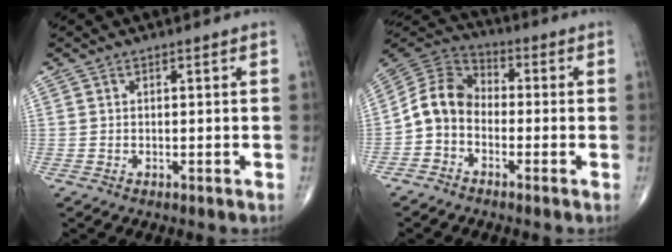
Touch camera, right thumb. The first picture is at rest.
{"total": 8.4, "force": [-2.3, 6.5, 4.8], "torque": [-0.082, 0.045, -0.063]}